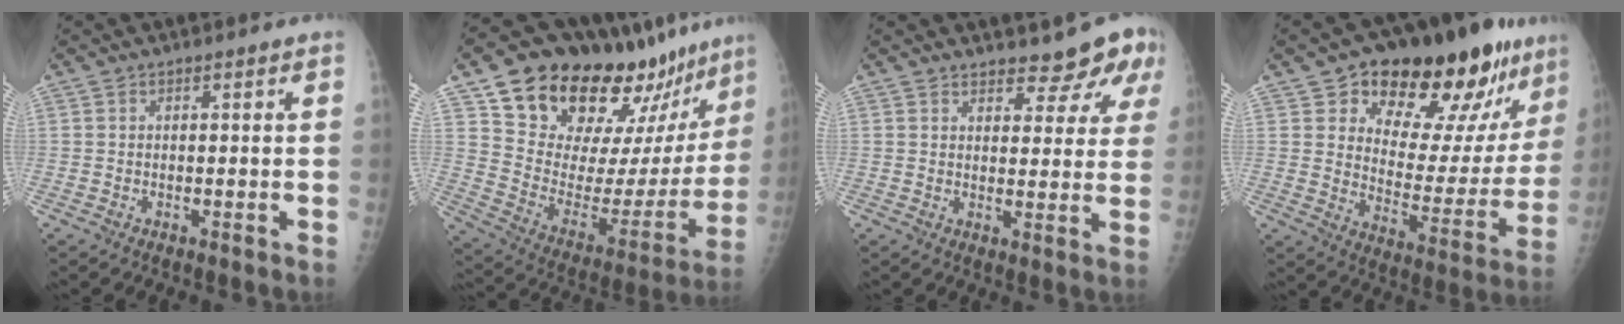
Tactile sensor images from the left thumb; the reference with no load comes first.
{"total": 29.8, "force": [22.7, 11.6, 15.5], "torque": [-0.204, -0.097, 0.337]}
{"total": 7.6, "force": [6.2, 3.0, 3.3], "torque": [-0.009, -0.038, 0.065]}
{"total": 24.8, "force": [16.2, 10.8, 15.3], "torque": [-0.172, -0.070, 0.238]}